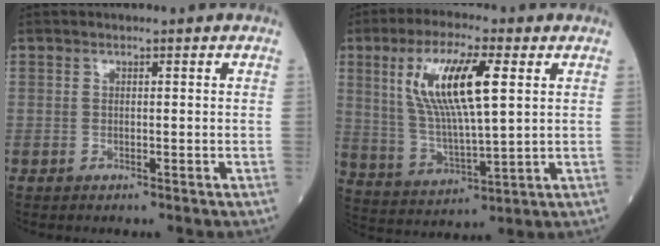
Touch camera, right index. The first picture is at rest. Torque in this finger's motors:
{"motor_torque": [0.48, 0.14, 0.41, 0.21]}